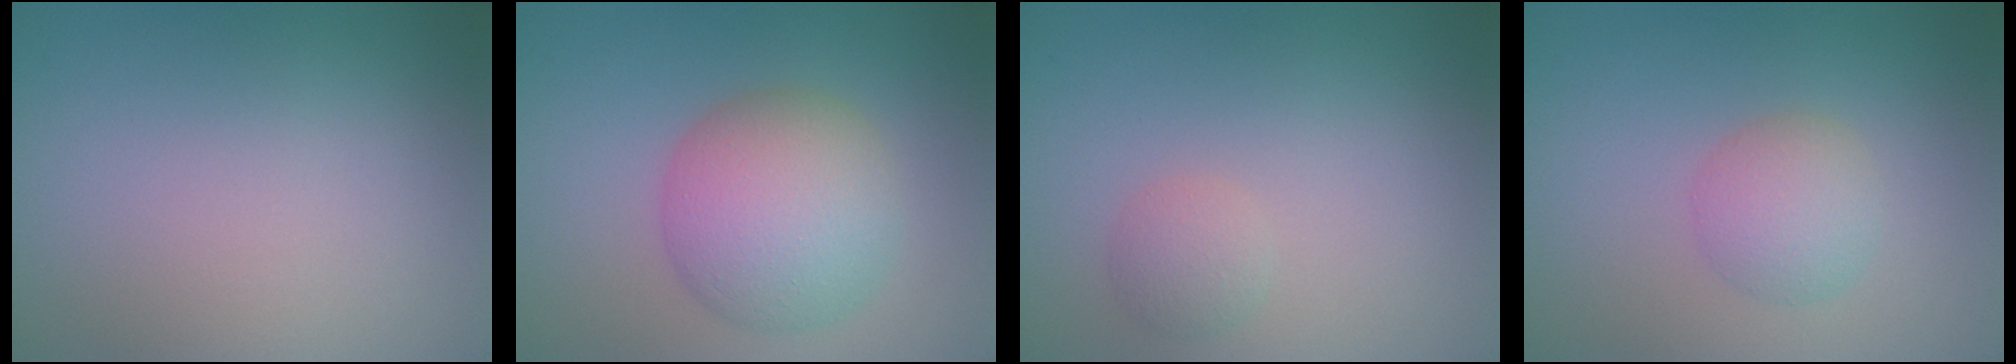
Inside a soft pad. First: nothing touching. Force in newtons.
{"total": 7.0, "press": 7.0, "slide": 0.2}
{"total": 1.6, "press": 1.6, "slide": 0.0}
{"total": 2.8, "press": 2.8, "slide": 0.1}